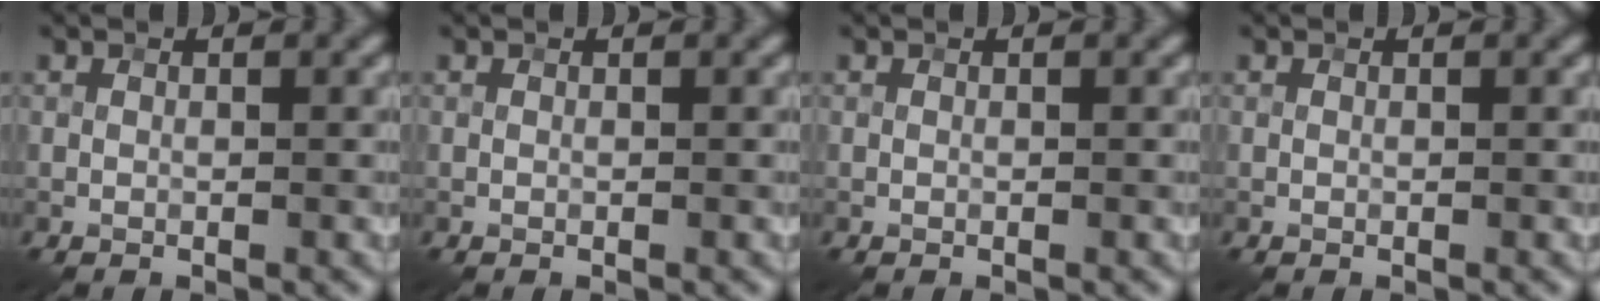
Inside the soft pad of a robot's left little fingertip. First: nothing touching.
{"total": 0.0}
{"total": 0.0}
{"total": 0.0}